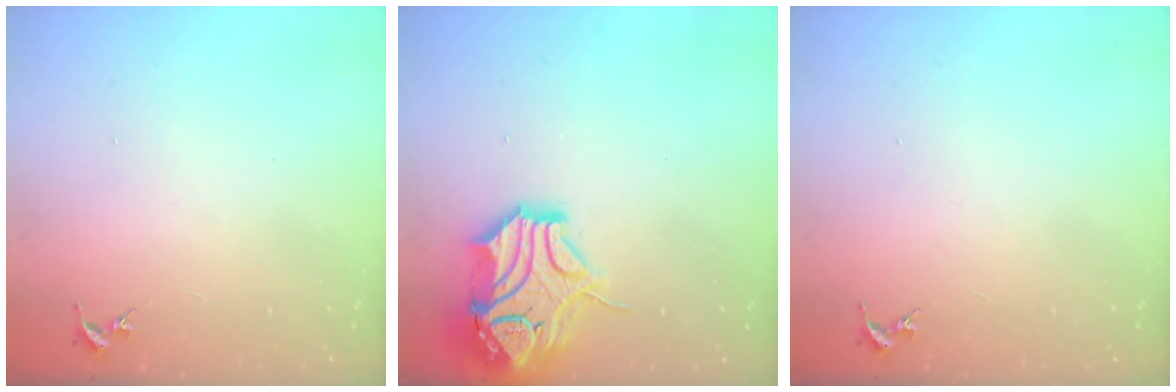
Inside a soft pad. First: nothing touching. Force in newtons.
{"total": 17.2, "press": 17.1, "slide": 2.0}
{"total": 0.0}